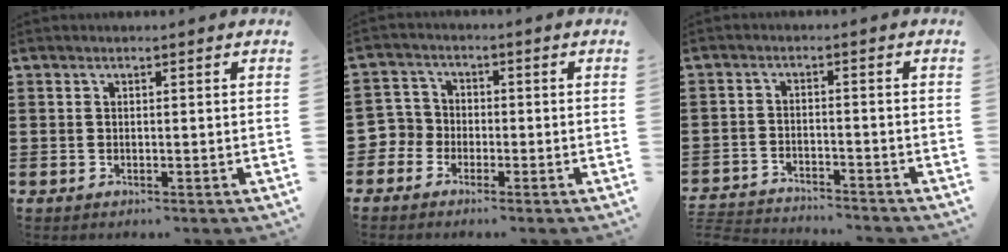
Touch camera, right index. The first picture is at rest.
{"total": 3.7, "force": [-2.1, 3.0, 0.3], "torque": [-0.035, 0.001, -0.051]}
{"total": 3.1, "force": [-3.1, 0.2, -0.1], "torque": [-0.006, 0.002, -0.069]}